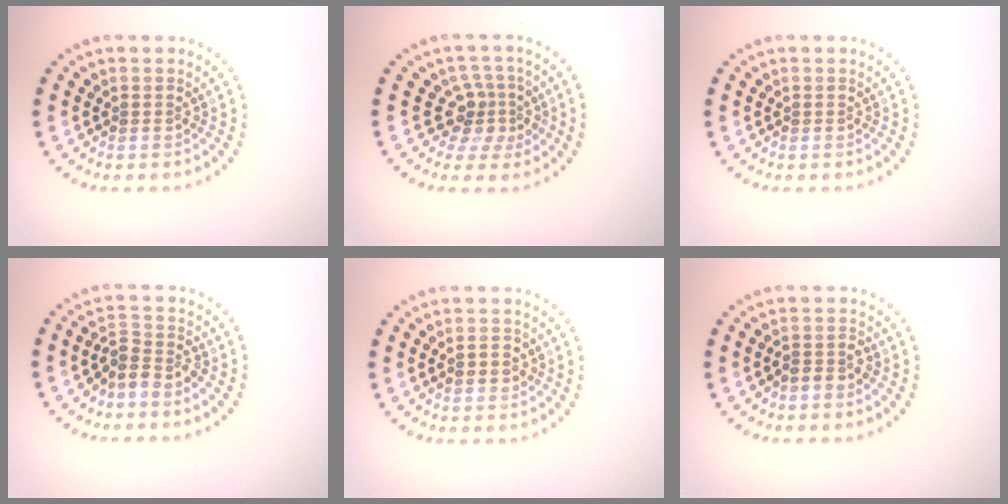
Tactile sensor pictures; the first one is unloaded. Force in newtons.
{"total": 3.1, "press": 2.2, "slide": 2.2}
{"total": 0.0}
{"total": 2.6, "press": 1.9, "slide": 1.7}
{"total": 1.3, "press": 1.2, "slide": 0.2}
{"total": 1.7, "press": 1.4, "slide": 0.9}